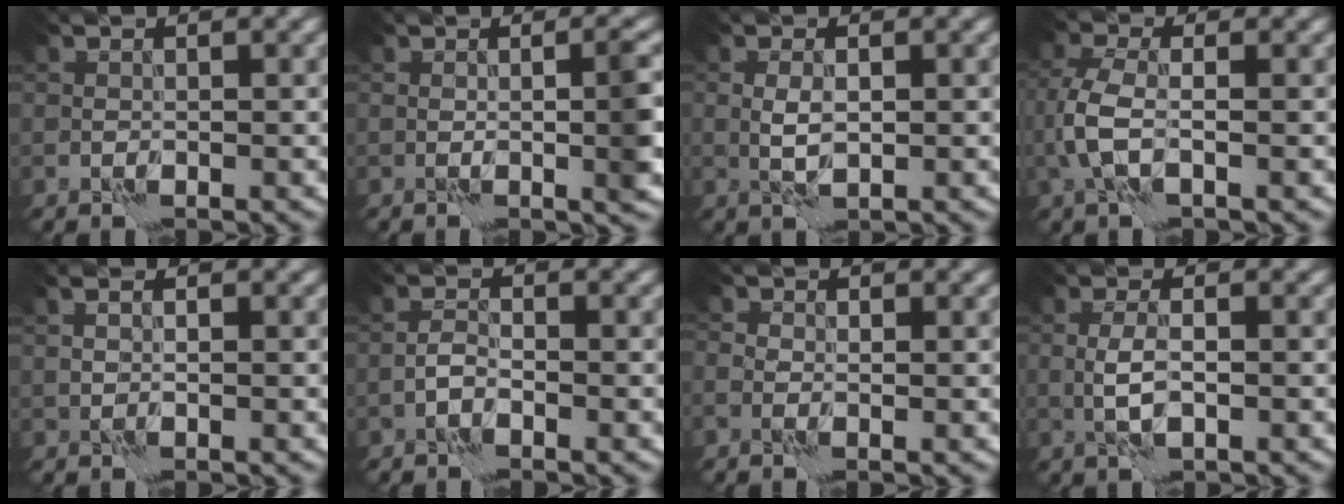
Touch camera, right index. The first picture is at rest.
{"total": 3.3, "force": [0.1, 0.7, 3.2], "torque": [-0.043, 0.004, 0.000]}
{"total": 1.3, "force": [0.1, 0.6, 1.2], "torque": [-0.029, 0.001, 0.005]}
{"total": 3.4, "force": [-0.9, 1.4, 2.9], "torque": [-0.078, 0.006, -0.024]}
{"total": 0.5, "force": [0.0, 0.2, 0.5], "torque": [-0.012, 0.006, -0.001]}
{"total": 1.0, "force": [-0.8, 0.2, 0.5], "torque": [-0.009, 0.007, -0.019]}
{"total": 1.1, "force": [-0.2, 0.9, 0.6], "torque": [-0.006, 0.004, -0.009]}
{"total": 1.9, "force": [-0.4, 0.4, 1.8], "torque": [-0.041, 0.003, -0.009]}